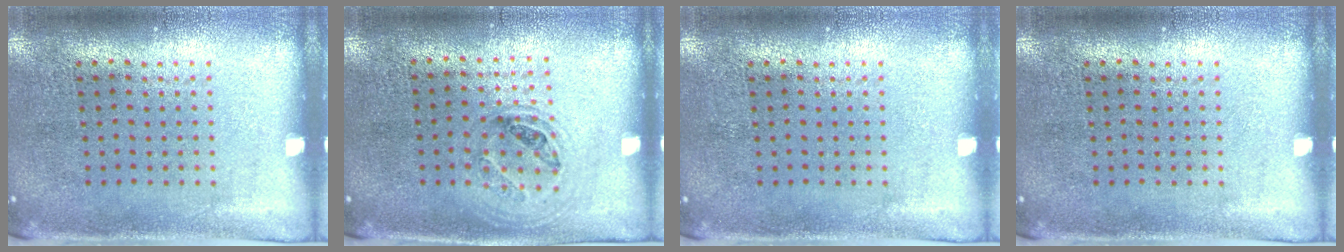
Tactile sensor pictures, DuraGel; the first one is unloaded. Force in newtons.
{"total": 1.0, "press": 0.9, "slide": 0.3}
{"total": 0.0}
{"total": 0.0}